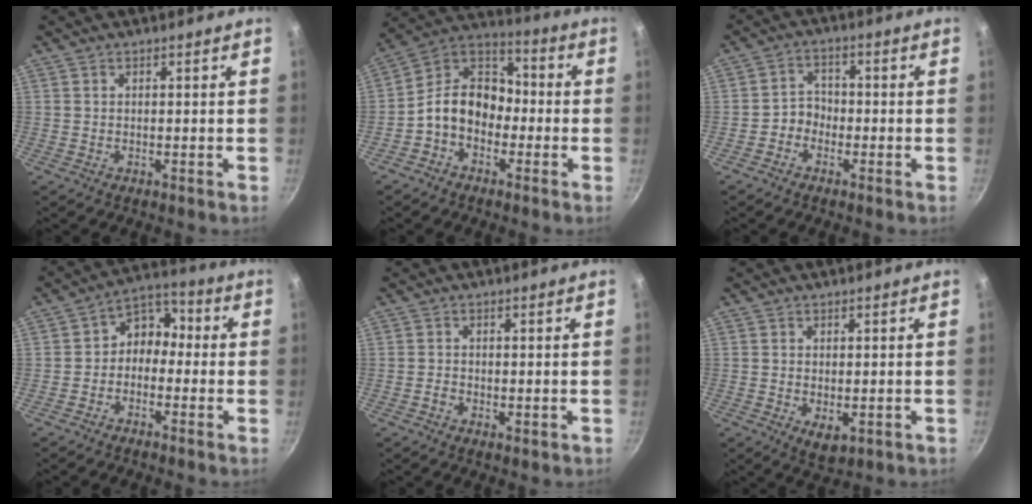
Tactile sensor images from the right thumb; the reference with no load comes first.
{"total": 11.7, "force": [-3.0, 8.8, 7.0], "torque": [-0.080, 0.052, -0.081]}
{"total": 3.3, "force": [-1.8, 2.6, 1.1], "torque": [0.003, 0.027, -0.037]}
{"total": 7.0, "force": [-1.1, 5.6, 4.1], "torque": [-0.025, 0.039, -0.039]}
{"total": 1.2, "force": [-0.4, 0.7, 0.8], "torque": [-0.014, -0.001, -0.009]}
{"total": 3.6, "force": [-0.5, 2.1, 2.9], "torque": [-0.042, -0.013, -0.002]}